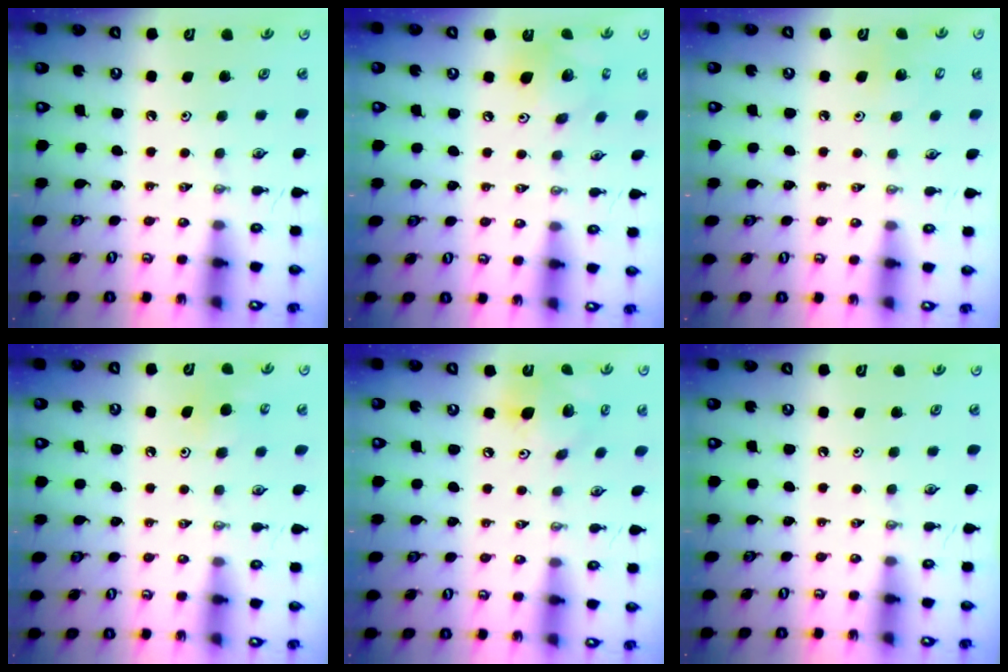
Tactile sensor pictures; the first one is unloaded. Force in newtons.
{"total": 14.7, "press": 14.4, "slide": 2.6}
{"total": 5.0, "press": 4.9, "slide": 0.4}
{"total": 7.6, "press": 7.6, "slide": 0.4}
{"total": 13.6, "press": 13.3, "slide": 3.0}
{"total": 0.0}